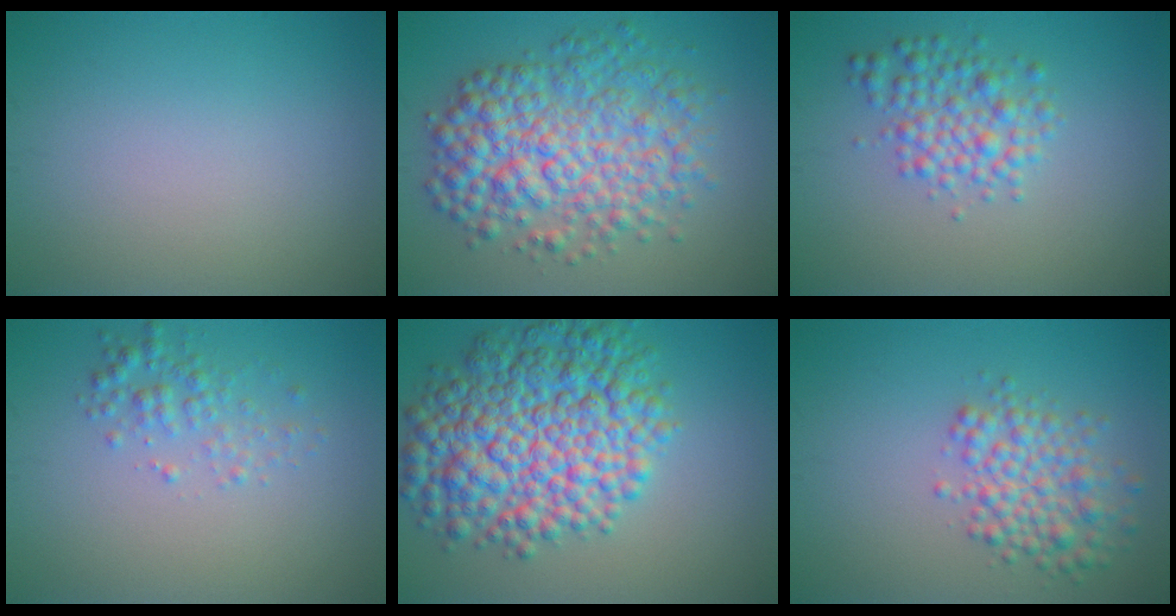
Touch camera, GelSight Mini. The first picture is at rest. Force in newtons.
{"total": 8.2, "press": 8.2, "slide": 0.1}
{"total": 3.6, "press": 3.6, "slide": 0.1}
{"total": 2.0, "press": 2.0, "slide": 0.1}
{"total": 11.0, "press": 11.0, "slide": 0.1}
{"total": 4.3, "press": 4.3, "slide": 0.2}